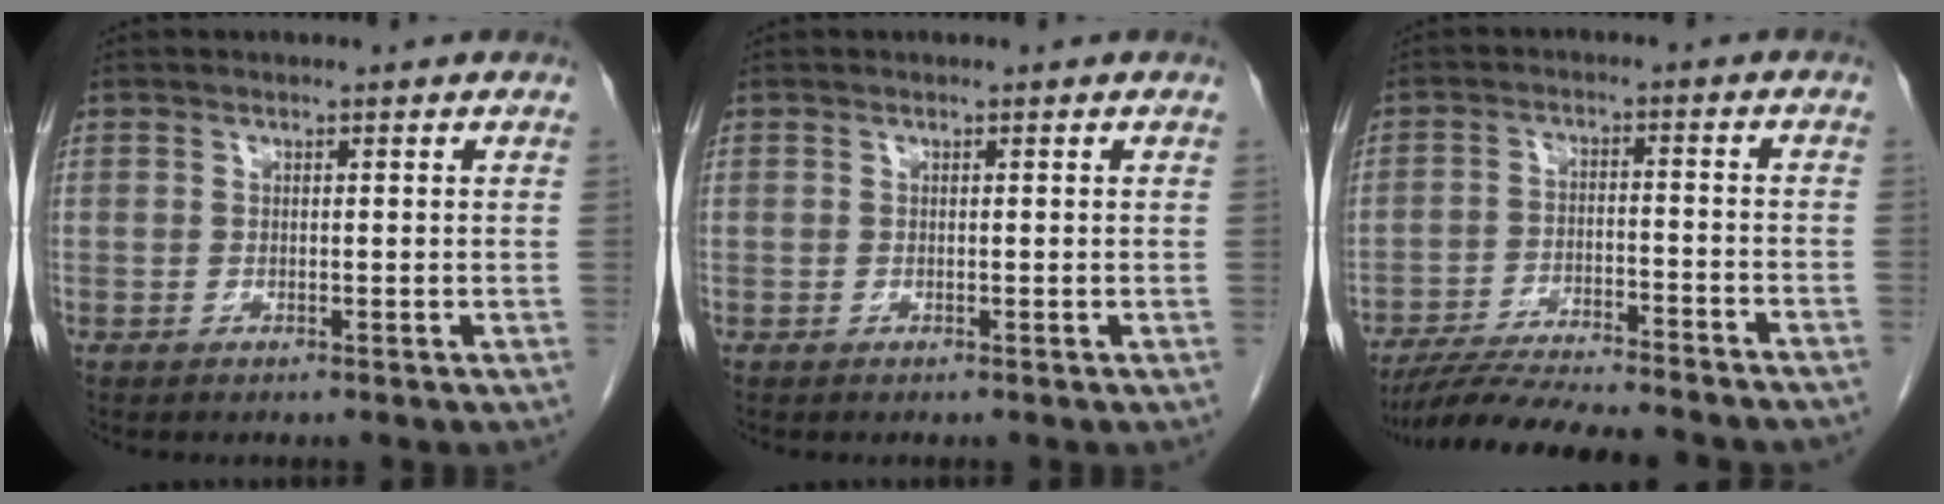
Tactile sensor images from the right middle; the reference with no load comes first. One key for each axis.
{"total": 0.0}
{"total": 17.8, "fx": -16.0, "fy": 1.5, "fz": 7.8, "tx": -0.128, "ty": -0.022, "tz": -0.237}